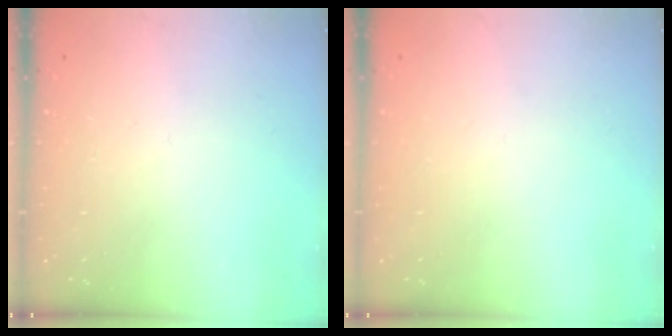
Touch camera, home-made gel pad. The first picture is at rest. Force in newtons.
{"total": 0.0}